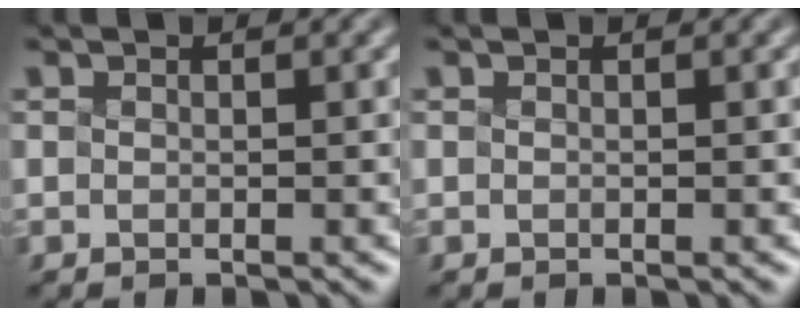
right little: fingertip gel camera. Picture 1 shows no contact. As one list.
[{"total": 0.0}]